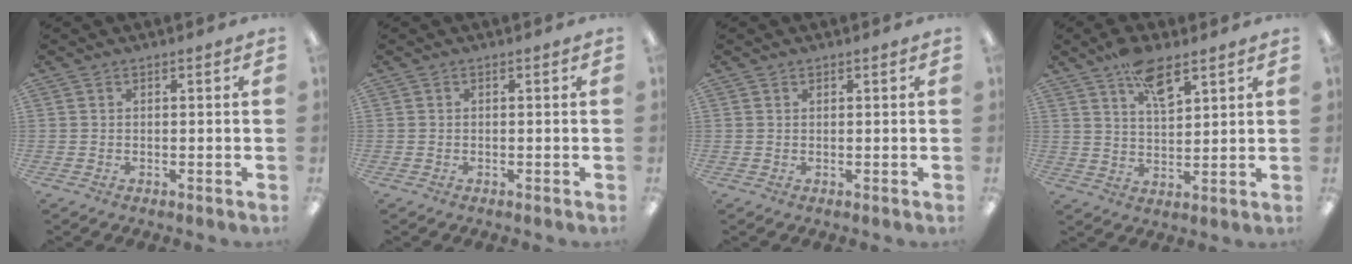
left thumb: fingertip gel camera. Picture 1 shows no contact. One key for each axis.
{"total": 0.0}
{"total": 0.7, "fx": 0.6, "fy": 0.3, "fz": 0.1, "tx": -0.003, "ty": 0.001, "tz": 0.011}
{"total": 9.6, "fx": 6.3, "fy": 3.9, "fz": 6.0, "tx": -0.099, "ty": -0.028, "tz": 0.111}